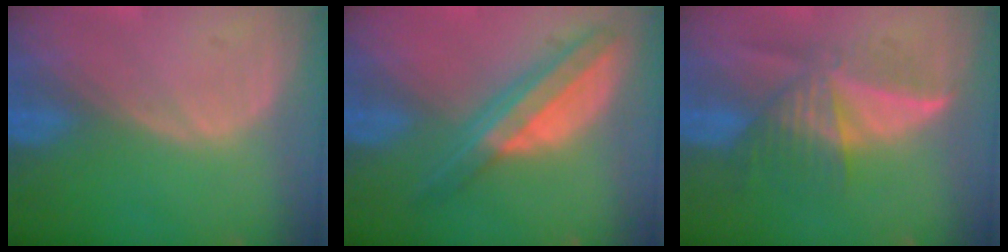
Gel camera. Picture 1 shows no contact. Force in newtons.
{"total": 7.6, "press": 6.4, "slide": 4.1}
{"total": 6.5, "press": 6.4, "slide": 0.8}